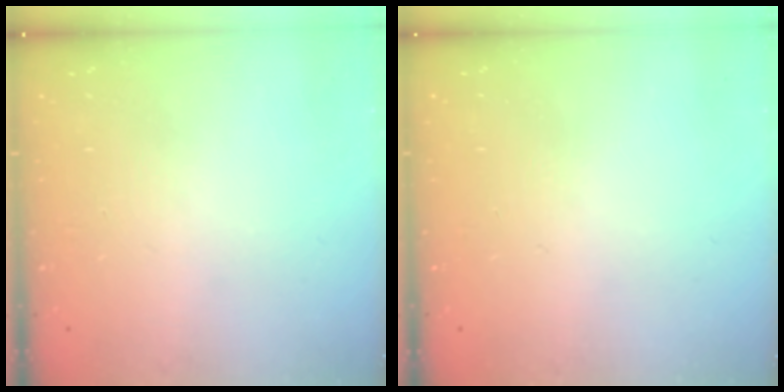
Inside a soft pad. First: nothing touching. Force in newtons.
{"total": 0.0}